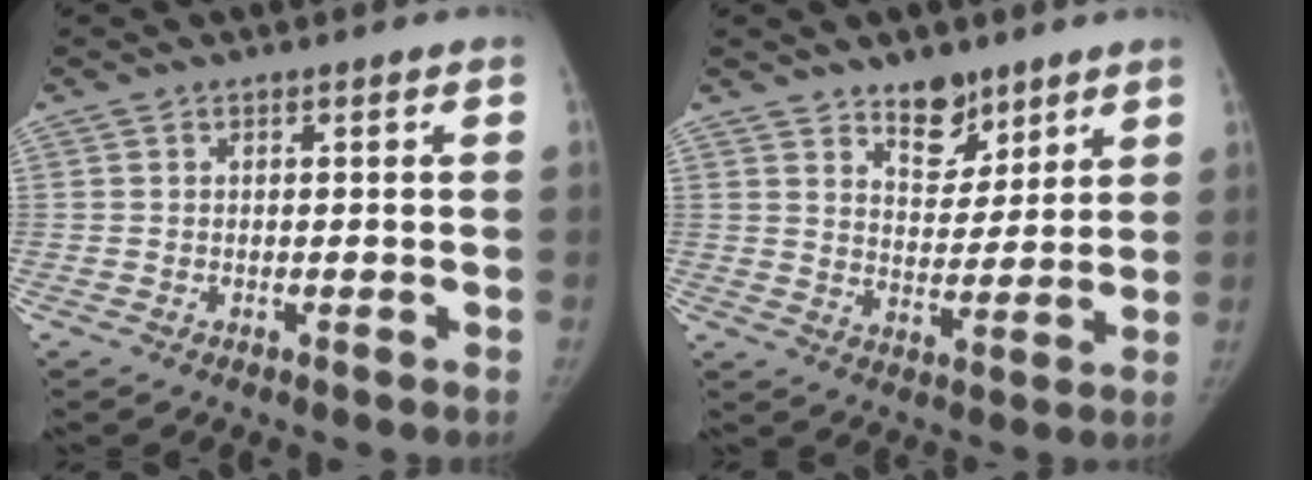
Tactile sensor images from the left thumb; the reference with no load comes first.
{"total": 8.5, "force": [6.1, 4.6, 3.6], "torque": [-0.020, -0.044, 0.102]}